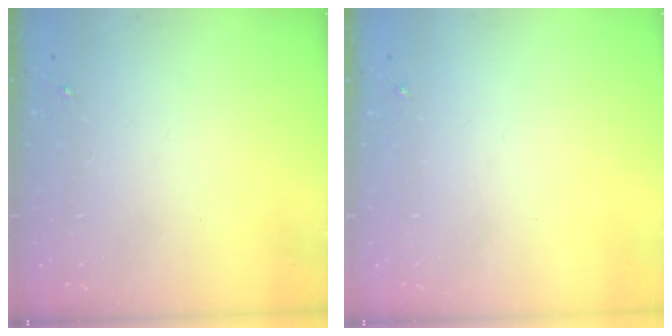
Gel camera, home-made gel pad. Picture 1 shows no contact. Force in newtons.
{"total": 0.0}